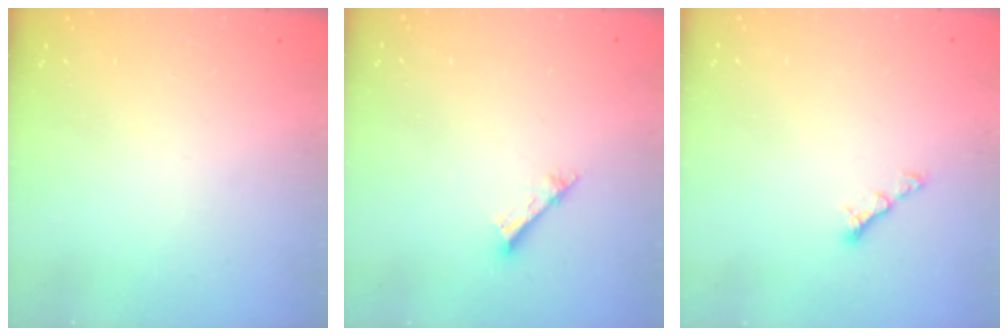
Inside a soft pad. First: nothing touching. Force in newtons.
{"total": 2.5, "press": 2.5, "slide": 0.1}
{"total": 4.0, "press": 3.9, "slide": 0.6}